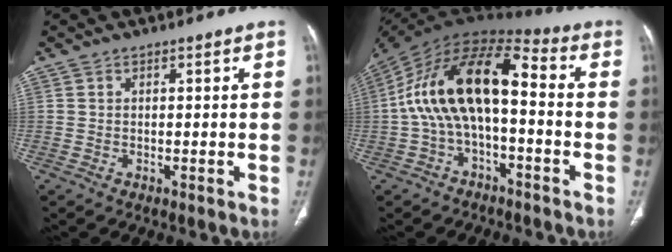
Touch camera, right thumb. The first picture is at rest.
{"total": 16.9, "force": [-1.1, 8.1, 14.8], "torque": [-0.267, 0.063, -0.029]}